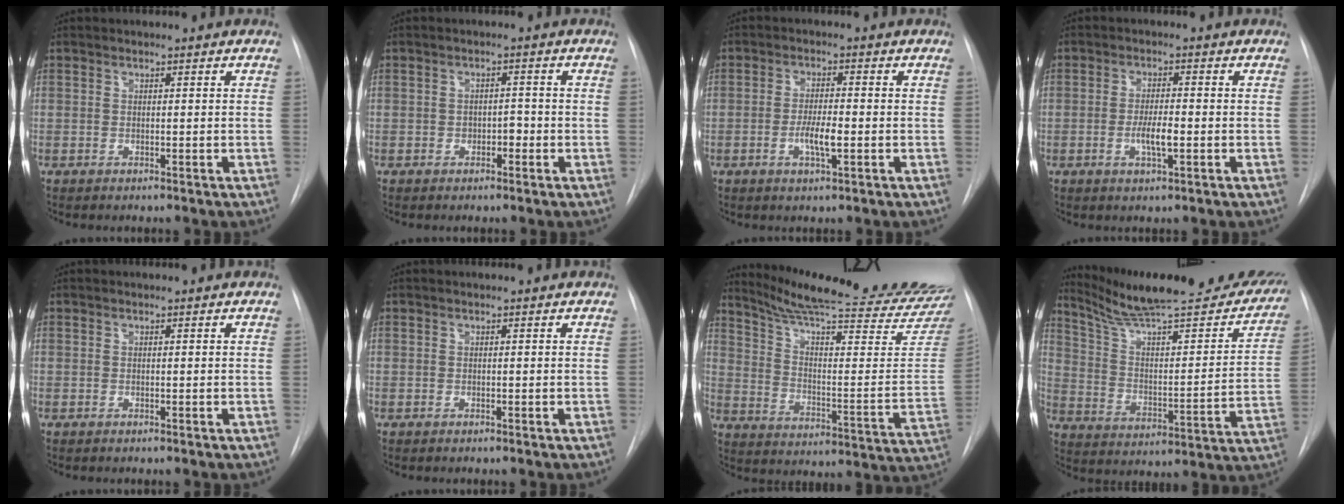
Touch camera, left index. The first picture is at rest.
{"total": 1.7, "force": [-0.7, 1.1, 1.1], "torque": [-0.011, 0.005, -0.010]}
{"total": 4.1, "force": [-1.2, 0.7, 3.9], "torque": [-0.073, -0.003, -0.020]}
{"total": 3.8, "force": [-1.0, 0.7, 3.6], "torque": [-0.067, -0.002, -0.017]}
{"total": 0.0}
{"total": 0.0}
{"total": 28.7, "force": [26.2, 0.2, 11.8], "torque": [-0.181, -0.118, 0.345]}
{"total": 29.2, "force": [25.6, 4.6, 13.3], "torque": [-0.191, -0.054, 0.349]}